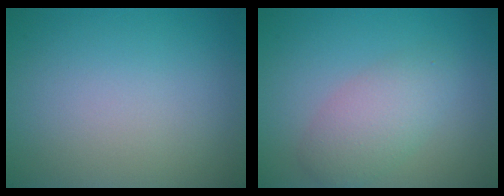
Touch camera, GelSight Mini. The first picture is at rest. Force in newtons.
{"total": 3.6, "press": 3.6, "slide": 0.1}